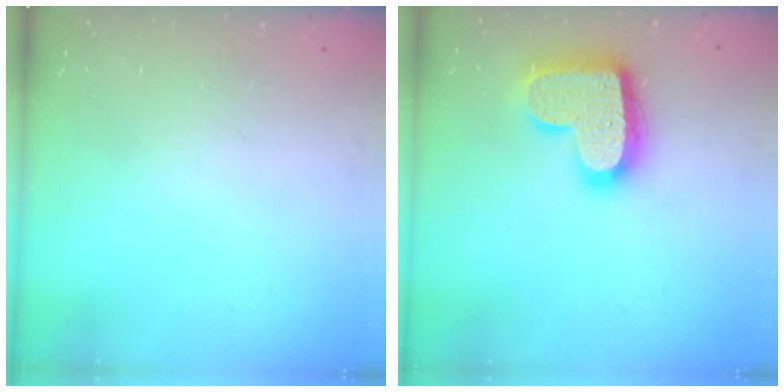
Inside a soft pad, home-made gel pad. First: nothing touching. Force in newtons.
{"total": 18.3, "press": 18.2, "slide": 1.1}